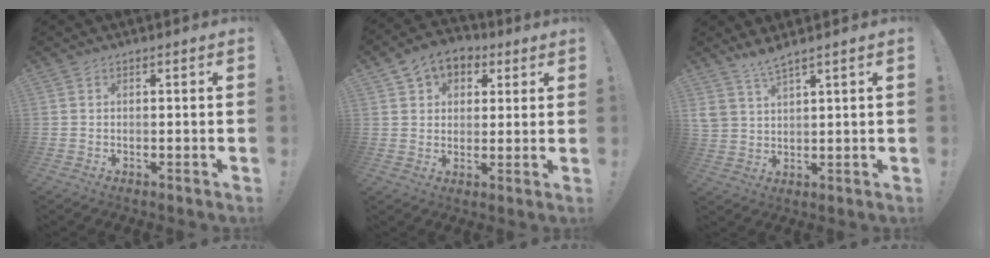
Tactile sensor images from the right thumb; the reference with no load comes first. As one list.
[{"total": 8.1, "force": [4.2, 6.4, 2.9], "torque": [-0.047, -0.015, 0.083]}, {"total": 5.4, "force": [4.6, 0.9, 2.7], "torque": [-0.053, -0.027, 0.088]}]